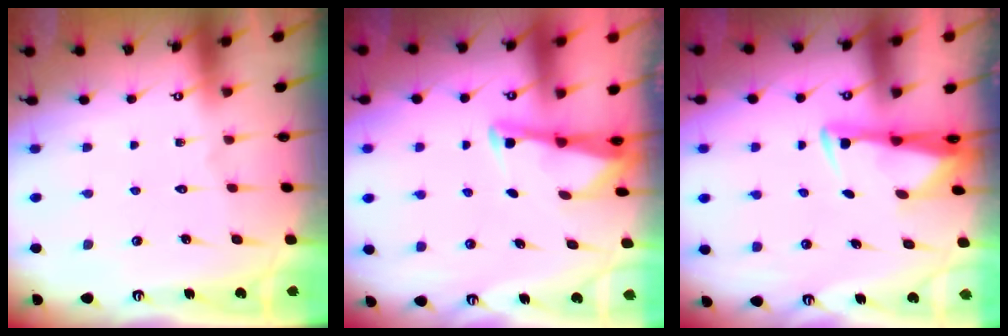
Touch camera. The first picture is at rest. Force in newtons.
{"total": 2.9, "press": 2.9, "slide": 0.2}
{"total": 3.0, "press": 2.8, "slide": 0.9}